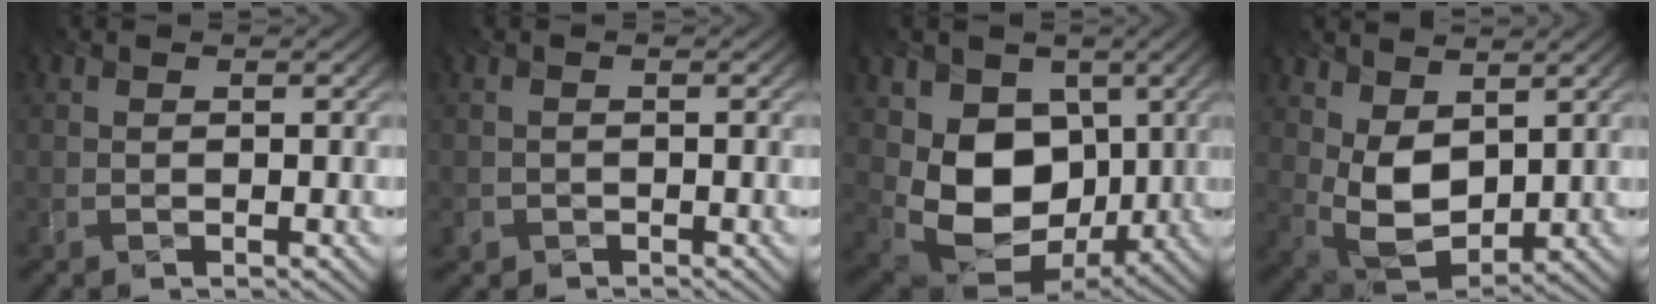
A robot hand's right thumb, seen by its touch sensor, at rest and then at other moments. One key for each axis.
{"total": 0.8, "fx": -0.5, "fy": 0.5, "fz": -0.3, "tx": 0.000, "ty": 0.003, "tz": -0.002}
{"total": 11.1, "fx": -0.3, "fy": 8.6, "fz": 7.0, "tx": -0.156, "ty": -0.036, "tz": -0.001}
{"total": 8.1, "fx": 2.3, "fy": 5.0, "fz": 6.0, "tx": -0.146, "ty": -0.006, "tz": 0.052}